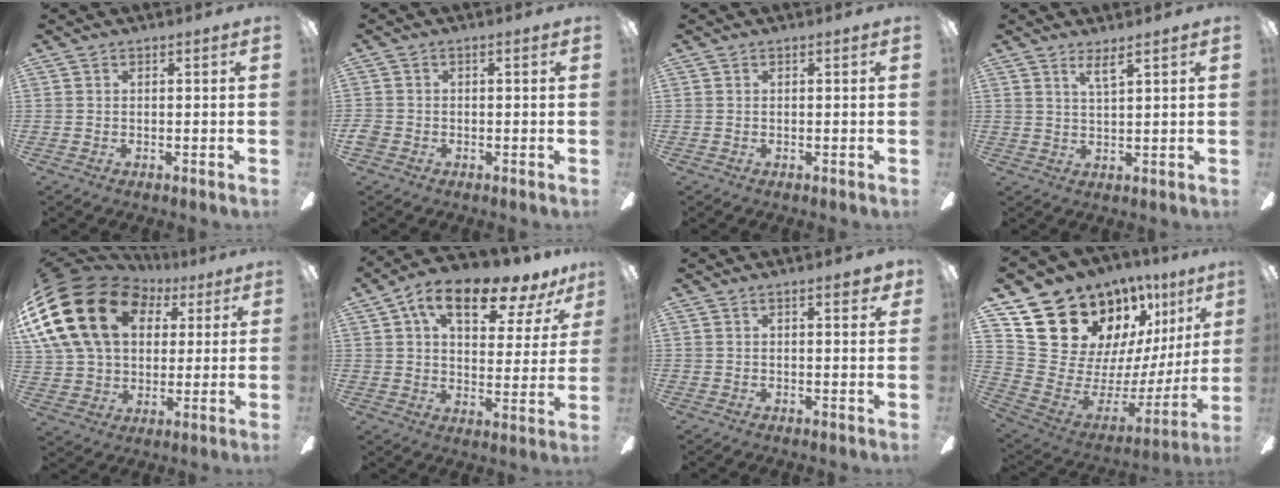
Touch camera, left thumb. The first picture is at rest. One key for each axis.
{"total": 2.1, "fx": -1.0, "fy": 1.5, "fz": 1.1, "tx": -0.016, "ty": 0.006, "tz": -0.018}
{"total": 0.0}
{"total": 3.7, "fx": 2.8, "fy": 0.4, "fz": 2.3, "tx": -0.045, "ty": -0.011, "tz": 0.049}
{"total": 25.5, "fx": 8.2, "fy": 18.8, "fz": 15.2, "tx": -0.320, "ty": -0.022, "tz": 0.147}
{"total": 15.6, "fx": 9.8, "fy": 6.8, "fz": 10.0, "tx": -0.156, "ty": -0.048, "tz": 0.165}
{"total": 3.0, "fx": 1.9, "fy": 0.6, "fz": 2.2, "tx": -0.024, "ty": -0.007, "tz": 0.026}
{"total": 20.3, "fx": 15.2, "fy": 11.3, "fz": 7.2, "tx": -0.125, "ty": -0.117, "tz": 0.304}